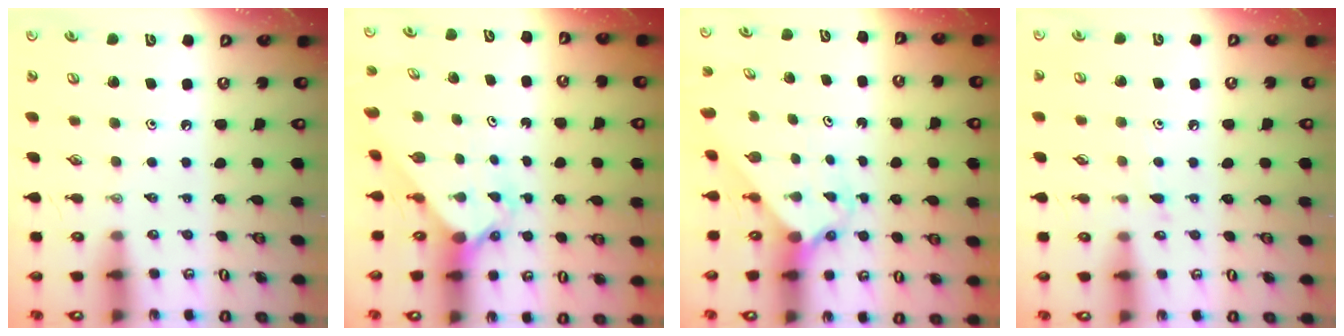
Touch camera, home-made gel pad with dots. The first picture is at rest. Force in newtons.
{"total": 2.4, "press": 2.4, "slide": 0.3}
{"total": 2.3, "press": 2.3, "slide": 0.2}
{"total": 4.9, "press": 4.8, "slide": 0.6}